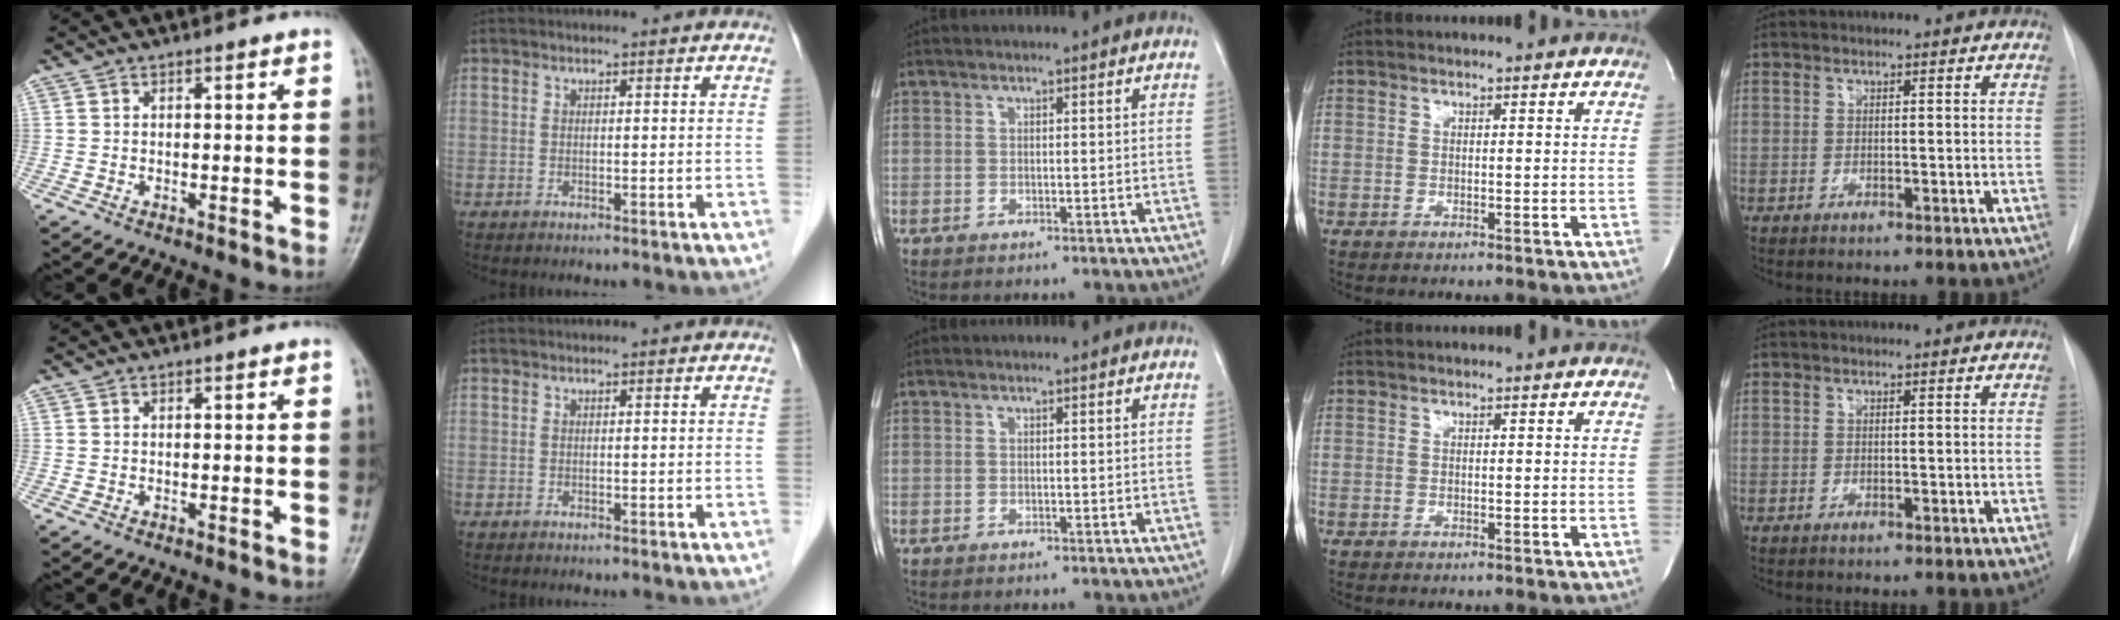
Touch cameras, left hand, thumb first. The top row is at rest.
{}